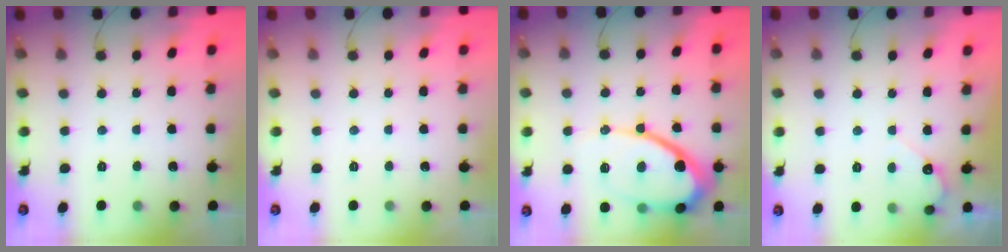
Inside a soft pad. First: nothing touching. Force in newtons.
{"total": 0.0}
{"total": 14.3, "press": 14.2, "slide": 1.4}
{"total": 4.0, "press": 3.9, "slide": 0.3}